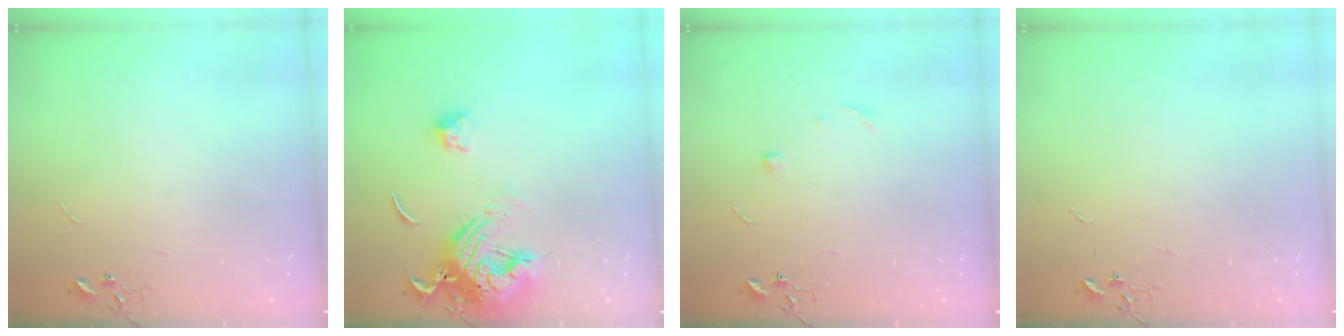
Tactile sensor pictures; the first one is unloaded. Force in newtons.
{"total": 17.0, "press": 16.9, "slide": 1.7}
{"total": 6.0, "press": 5.8, "slide": 1.4}
{"total": 0.0}